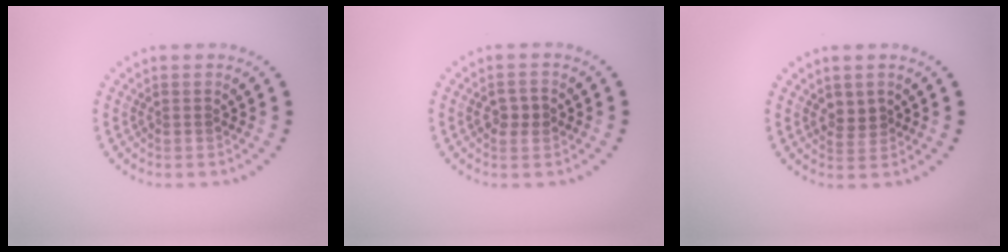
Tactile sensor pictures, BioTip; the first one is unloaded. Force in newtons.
{"total": 1.9, "press": 1.9, "slide": 0.1}
{"total": 1.8, "press": 1.6, "slide": 0.7}